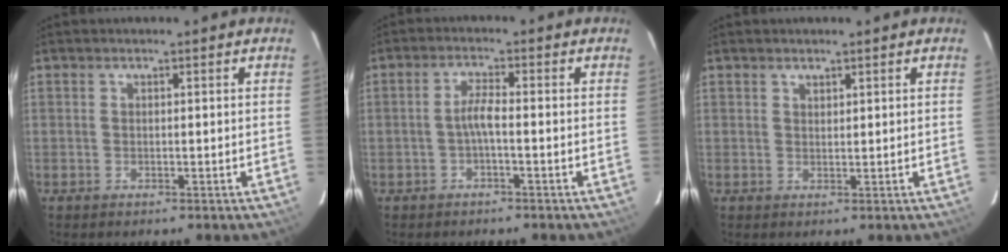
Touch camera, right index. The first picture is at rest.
{"total": 2.6, "force": [-1.1, 0.1, 2.3], "torque": [-0.047, 0.005, -0.022]}
{"total": 1.1, "force": [0.9, 0.5, 0.2], "torque": [-0.003, 0.001, 0.017]}